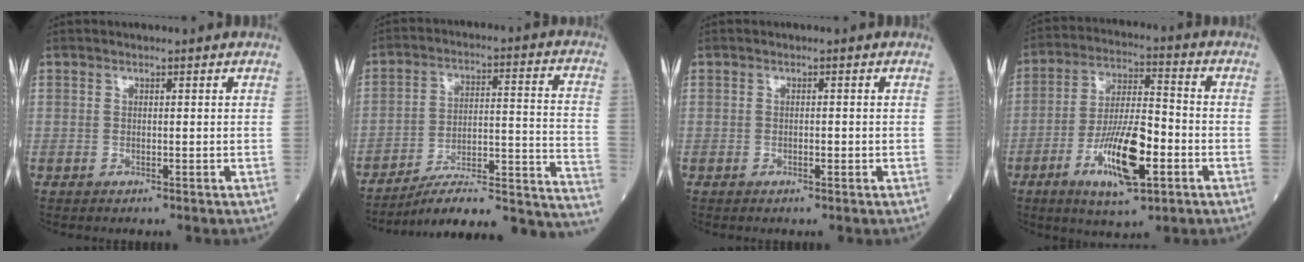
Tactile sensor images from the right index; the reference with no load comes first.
{"total": 21.6, "force": [-19.1, 1.7, 10.0], "torque": [-0.070, 0.034, -0.272]}
{"total": 0.7, "force": [-0.3, 0.2, 0.6], "torque": [-0.009, 0.001, -0.003]}
{"total": 12.7, "force": [-4.9, 3.1, 11.3], "torque": [-0.213, -0.004, -0.084]}